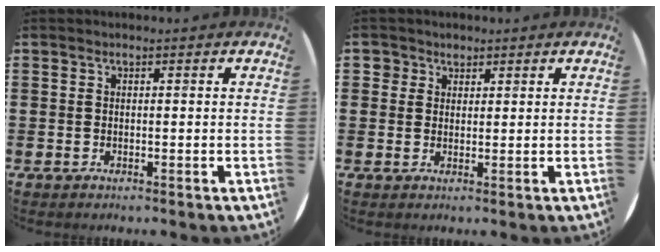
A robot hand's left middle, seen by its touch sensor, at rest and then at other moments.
{"total": 2.4, "force": [1.7, 1.7, 0.2], "torque": [0.006, 0.001, 0.029]}